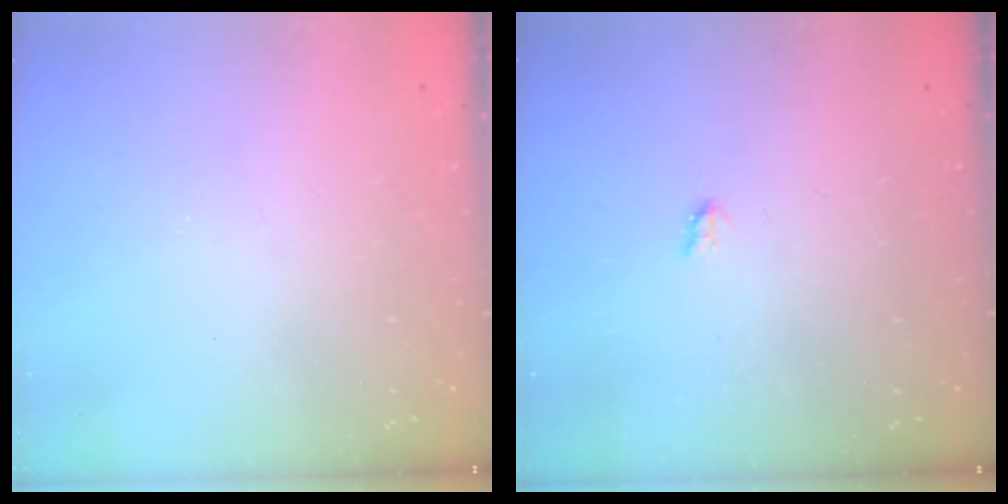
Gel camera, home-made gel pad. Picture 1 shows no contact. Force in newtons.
{"total": 1.9, "press": 1.9, "slide": 0.3}